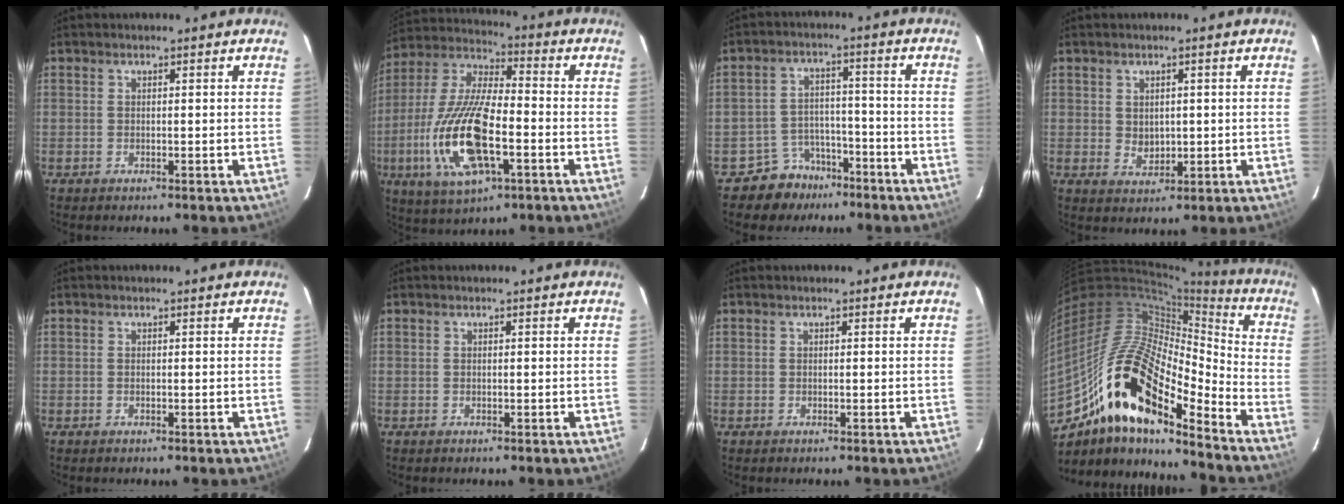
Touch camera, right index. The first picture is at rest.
{"total": 19.5, "force": [-5.8, 7.4, 17.1], "torque": [-0.366, -0.015, -0.110]}
{"total": 7.5, "force": [-5.4, 5.2, 0.0], "torque": [-0.009, 0.033, -0.081]}
{"total": 3.2, "force": [0.5, 2.6, 1.8], "torque": [-0.029, 0.001, 0.014]}
{"total": 0.0}
{"total": 0.0}
{"total": 0.0}
{"total": 23.6, "force": [-14.4, 8.3, 16.7], "torque": [-0.296, -0.019, -0.281]}